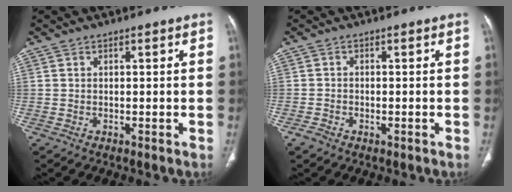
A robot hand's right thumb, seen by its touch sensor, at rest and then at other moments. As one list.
[{"total": 1.7, "force": [-0.9, 1.1, 0.9], "torque": [-0.016, 0.006, -0.015]}]